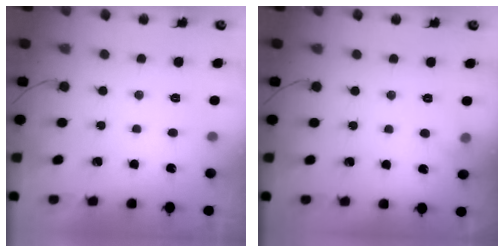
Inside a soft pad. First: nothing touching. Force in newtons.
{"total": 6.5, "press": 3.6, "slide": 5.4}